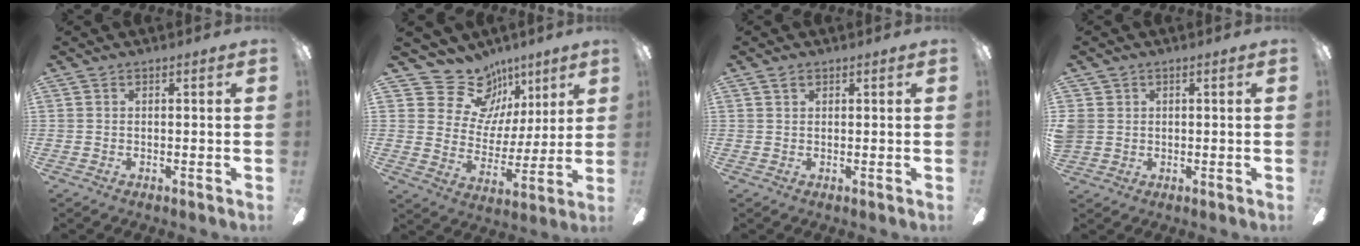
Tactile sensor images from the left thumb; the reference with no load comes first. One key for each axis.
{"total": 16.0, "fx": 10.2, "fy": 11.3, "fz": 4.8, "tx": -0.077, "ty": -0.070, "tz": 0.196}
{"total": 1.4, "fx": 0.9, "fy": 0.8, "fz": 0.7, "tx": -0.016, "ty": 0.003, "tz": 0.016}
{"total": 3.1, "fx": 0.7, "fy": 2.9, "fz": 0.7, "tx": -0.018, "ty": 0.007, "tz": 0.014}